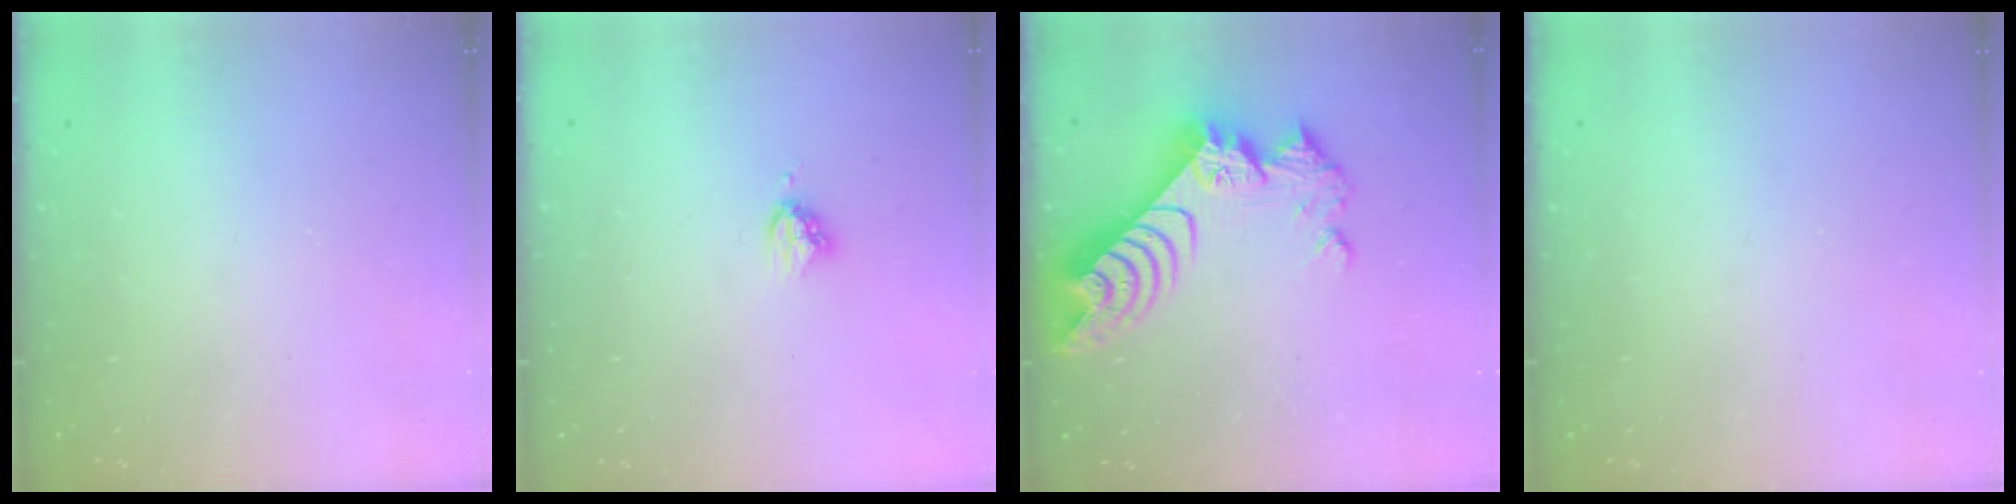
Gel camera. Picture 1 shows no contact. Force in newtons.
{"total": 3.4, "press": 3.4, "slide": 0.4}
{"total": 11.5, "press": 11.5, "slide": 1.0}
{"total": 0.0}